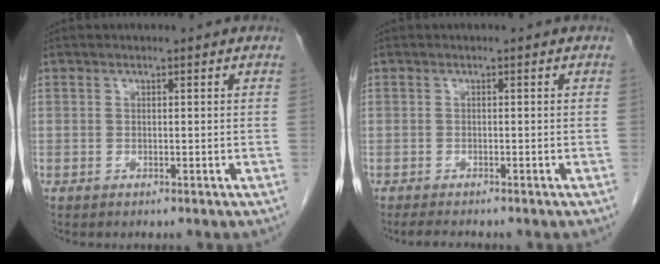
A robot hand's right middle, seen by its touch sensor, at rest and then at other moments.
{"total": 2.5, "force": [-2.2, 0.2, 1.1], "torque": [-0.023, -0.009, -0.032]}